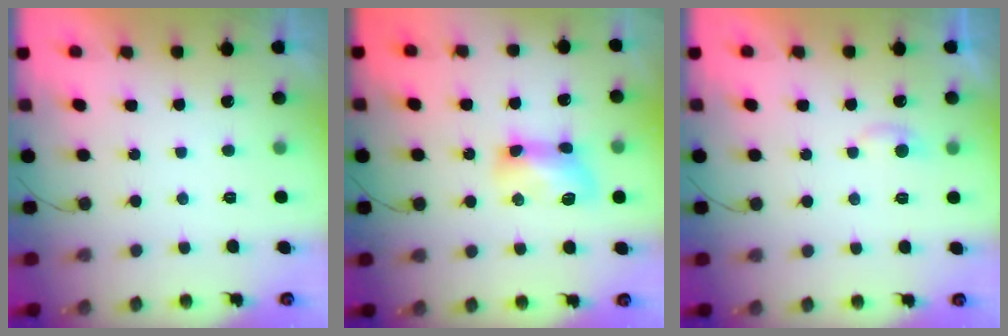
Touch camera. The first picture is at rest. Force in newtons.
{"total": 9.7, "press": 9.7, "slide": 0.8}
{"total": 3.7, "press": 3.7, "slide": 0.5}